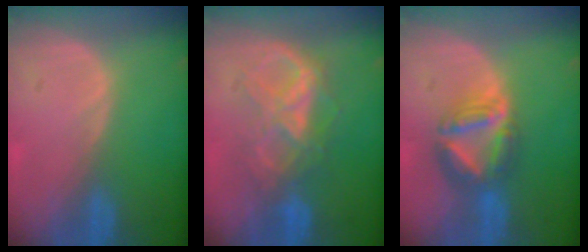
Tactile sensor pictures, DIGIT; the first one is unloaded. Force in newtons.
{"total": 7.2, "press": 7.2, "slide": 0.3}
{"total": 7.5, "press": 6.7, "slide": 3.5}